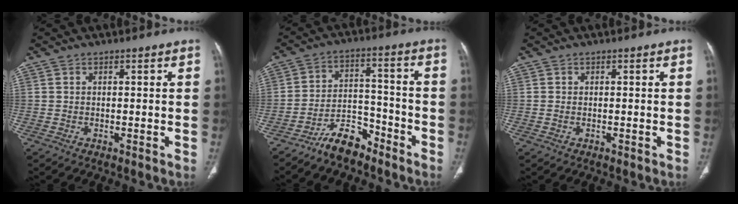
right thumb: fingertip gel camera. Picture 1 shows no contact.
{"total": 8.2, "force": [-6.7, 3.4, 3.1], "torque": [-0.042, 0.065, -0.125]}
{"total": 0.6, "force": [-0.1, 0.4, 0.4], "torque": [-0.014, 0.004, 0.001]}